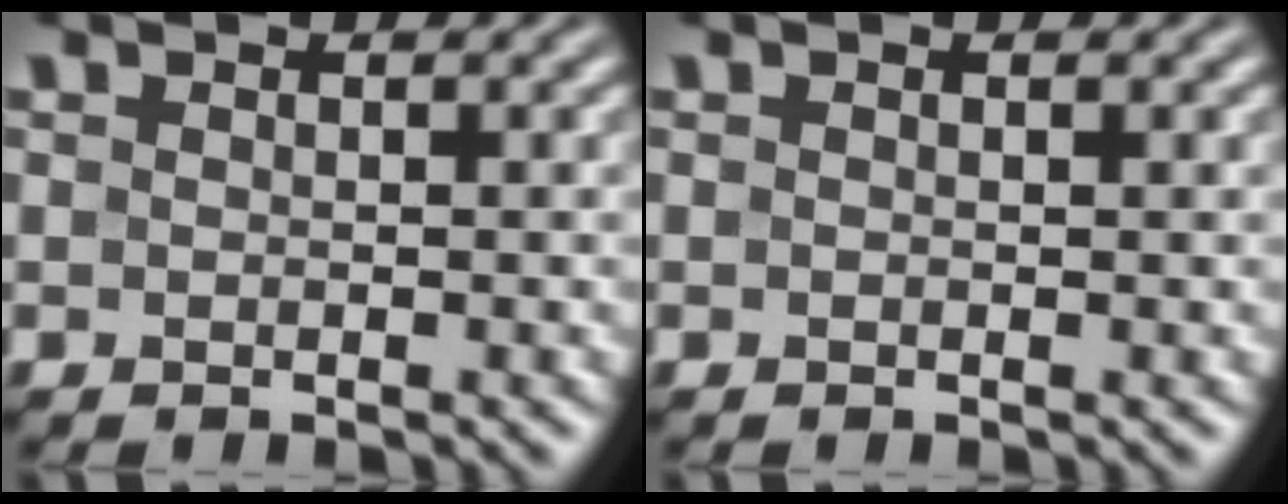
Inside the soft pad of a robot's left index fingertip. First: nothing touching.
{"total": 0.0}